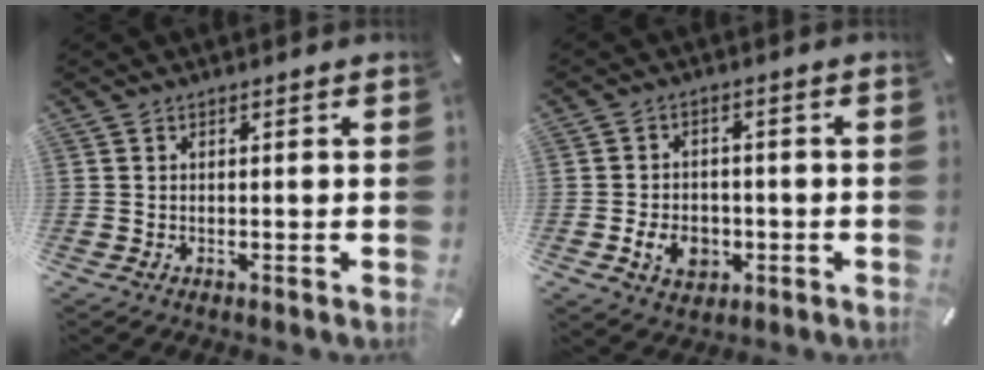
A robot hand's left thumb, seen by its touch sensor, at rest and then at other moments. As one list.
[{"total": 7.1, "force": [-2.2, 5.5, 4.0], "torque": [-0.076, 0.007, -0.038]}]